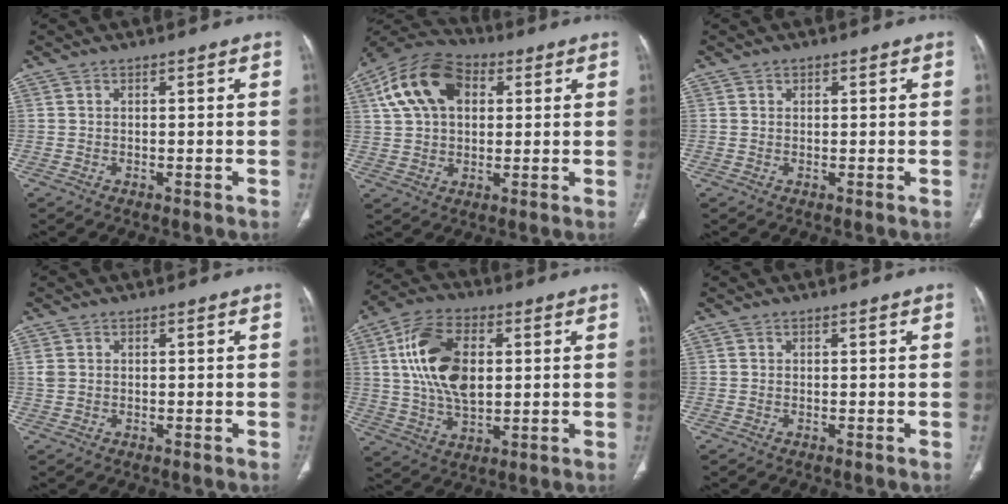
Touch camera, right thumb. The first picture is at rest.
{"total": 15.6, "force": [4.3, 10.6, 10.6], "torque": [-0.181, 0.019, 0.068]}
{"total": 0.8, "force": [0.3, 0.7, 0.1], "torque": [0.006, 0.001, 0.003]}
{"total": 1.5, "force": [0.4, 1.2, 0.8], "torque": [-0.023, 0.004, 0.012]}
{"total": 15.7, "force": [3.0, 9.2, 12.4], "torque": [-0.225, 0.003, 0.055]}
{"total": 0.0}